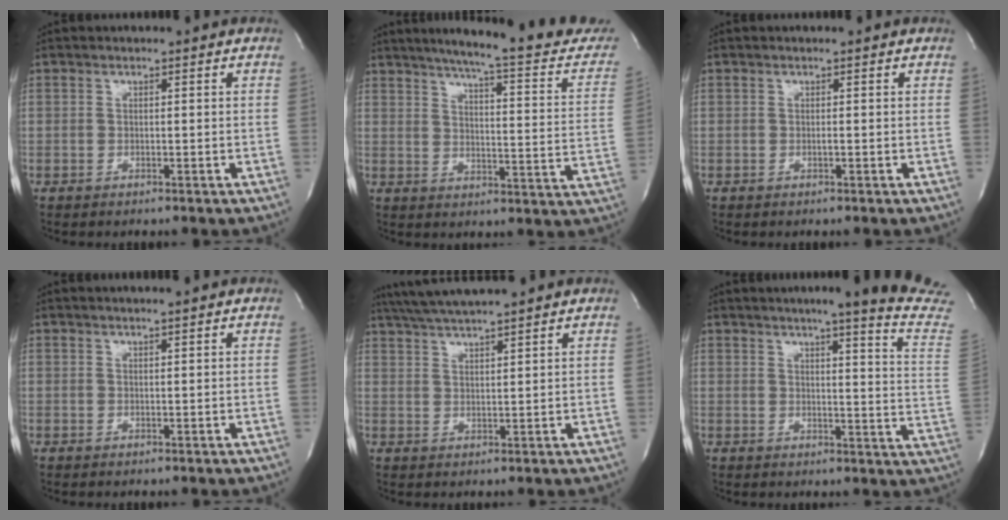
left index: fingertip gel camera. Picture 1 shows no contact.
{"total": 22.7, "force": [19.7, 1.7, 11.3], "torque": [-0.158, -0.046, 0.239]}
{"total": 0.0}
{"total": 2.3, "force": [2.0, -0.2, 1.1], "torque": [-0.015, 0.009, 0.029]}
{"total": 8.8, "force": [7.8, -0.4, 4.0], "torque": [-0.075, 0.027, 0.127]}
{"total": 17.0, "force": [14.5, -1.6, 8.7], "torque": [-0.116, -0.085, 0.159]}